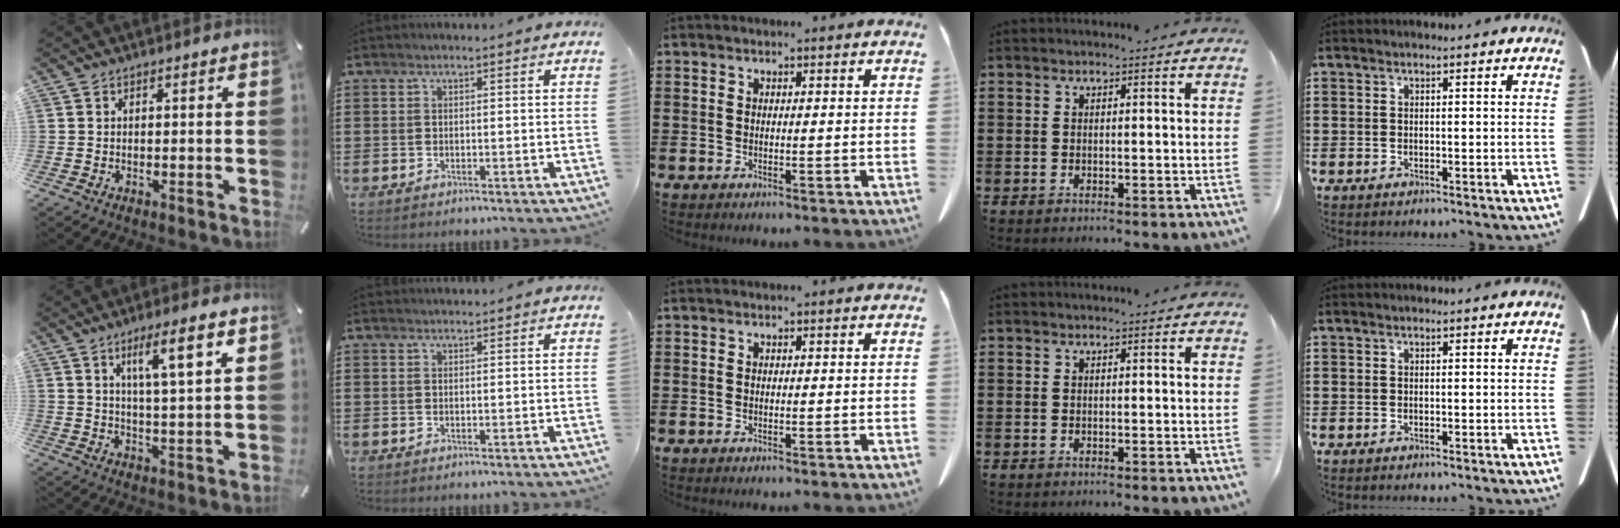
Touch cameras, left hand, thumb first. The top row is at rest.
{"thumb": {"total": 9.2, "force": [5.1, 1.3, 7.6], "torque": [-0.128, -0.018, 0.079]}, "index": {"total": 0.7, "force": [0.7, 0.0, 0.0], "torque": [-0.003, -0.001, 0.015]}}